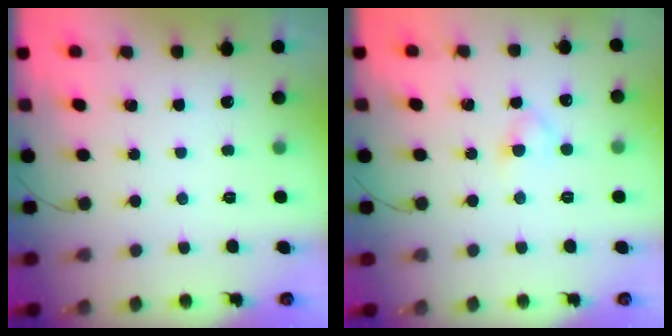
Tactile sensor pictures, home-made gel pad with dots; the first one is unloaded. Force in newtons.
{"total": 2.5, "press": 2.2, "slide": 1.1}